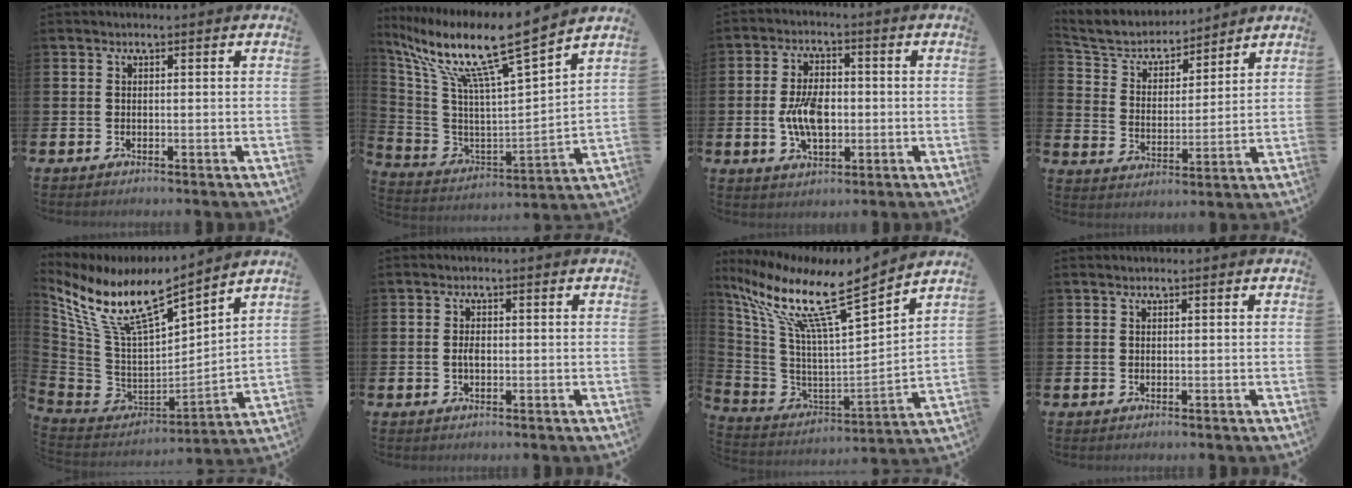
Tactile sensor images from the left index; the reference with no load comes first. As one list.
[{"total": 12.2, "force": [9.4, 0.7, 7.8], "torque": [-0.185, -0.062, 0.151]}, {"total": 6.4, "force": [-0.8, 3.7, 5.2], "torque": [-0.097, 0.000, -0.019]}, {"total": 6.3, "force": [5.9, 2.0, 0.9], "torque": [-0.053, -0.039, 0.101]}, {"total": 11.6, "force": [9.3, 2.5, 6.4], "torque": [-0.165, -0.064, 0.163]}, {"total": 1.4, "force": [-0.2, 0.9, 1.1], "torque": [-0.016, 0.003, -0.006]}, {"total": 12.2, "force": [9.2, 1.4, 7.9], "torque": [-0.186, -0.067, 0.148]}, {"total": 0.0}]